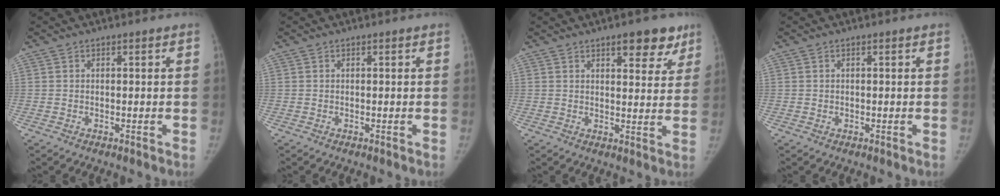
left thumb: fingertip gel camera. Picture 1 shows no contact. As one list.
[{"total": 0.0}, {"total": 8.0, "force": [5.1, 3.4, 5.1], "torque": [-0.034, -0.024, 0.066]}, {"total": 0.0}]